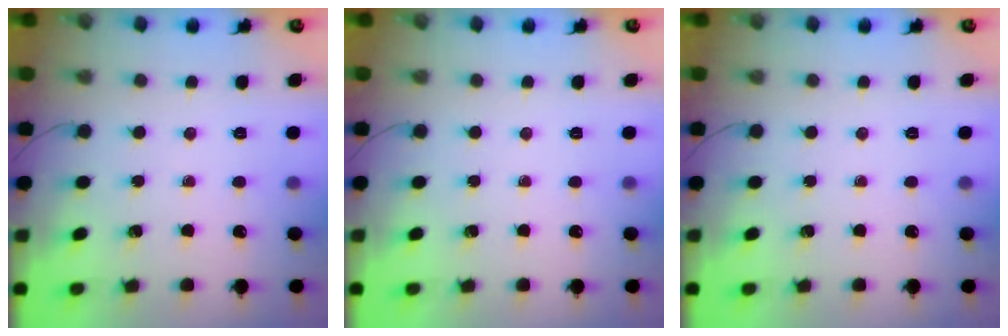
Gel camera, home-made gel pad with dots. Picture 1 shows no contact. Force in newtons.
{"total": 0.0}
{"total": 0.0}